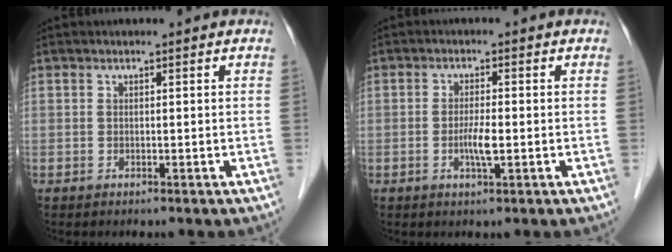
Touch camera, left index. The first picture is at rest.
{"total": 3.1, "force": [-1.0, 0.3, 2.9], "torque": [-0.061, -0.006, -0.018]}